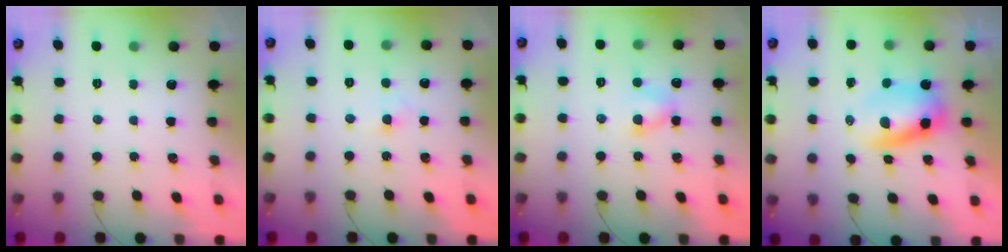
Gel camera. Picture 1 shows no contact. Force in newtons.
{"total": 1.9, "press": 1.8, "slide": 0.8}
{"total": 4.9, "press": 4.9, "slide": 0.8}
{"total": 7.0, "press": 6.9, "slide": 1.4}